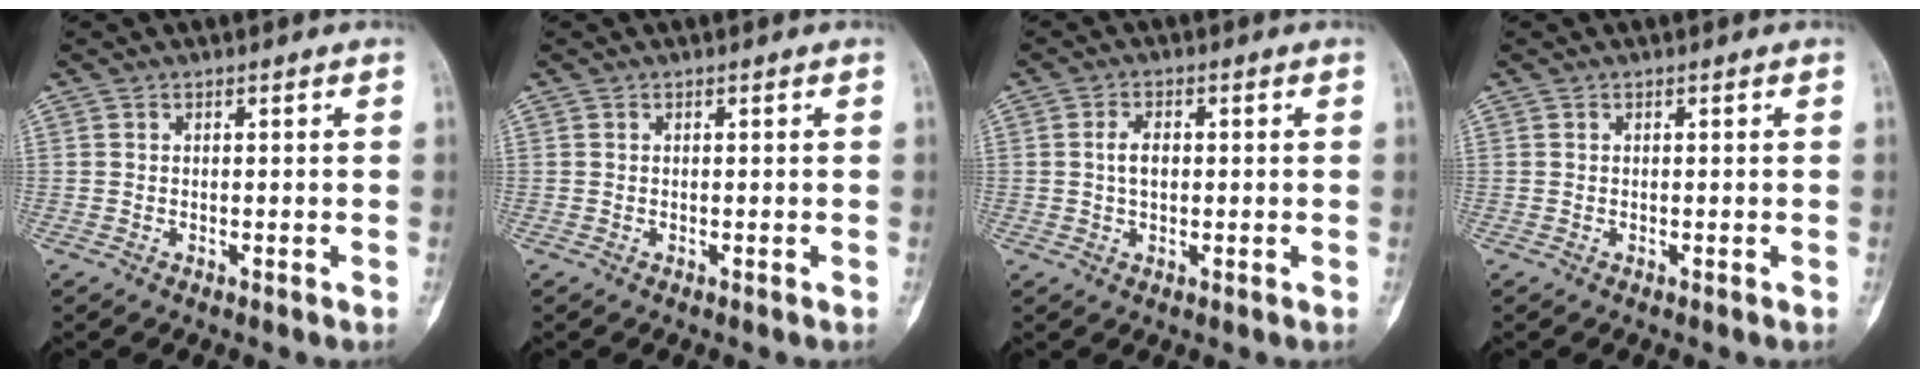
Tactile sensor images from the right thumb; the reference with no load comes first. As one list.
[{"total": 0.0}, {"total": 3.4, "force": [0.2, 2.1, 2.7], "torque": [-0.049, 0.005, 0.002]}, {"total": 0.0}]